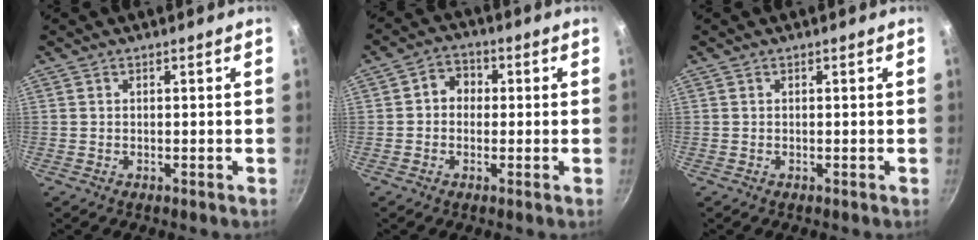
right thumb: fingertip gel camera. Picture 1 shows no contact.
{"total": 4.7, "force": [0.2, 4.1, 2.4], "torque": [-0.013, 0.009, -0.010]}
{"total": 0.0}